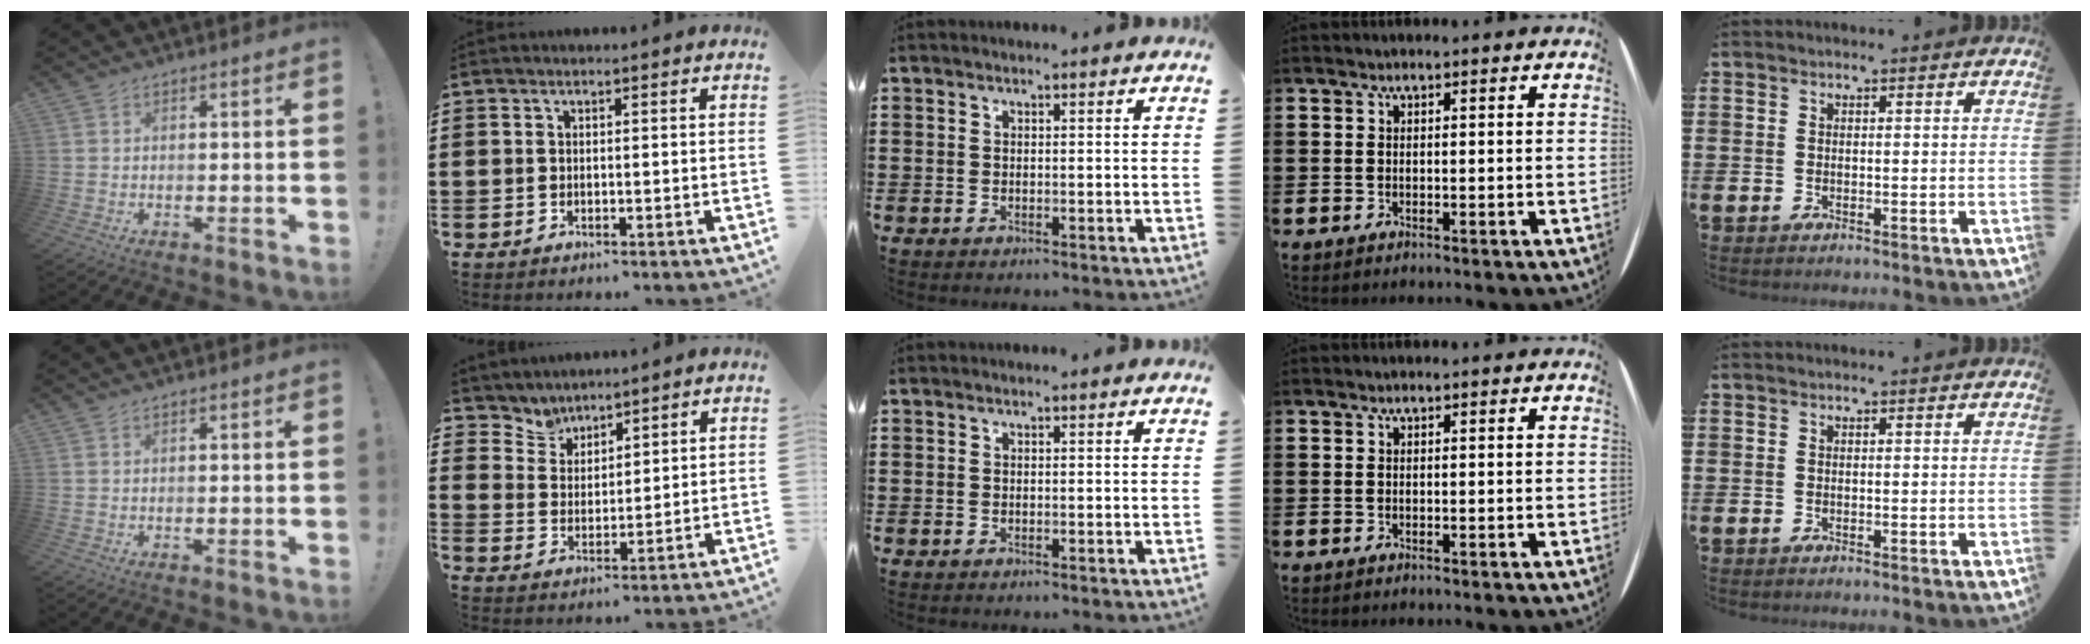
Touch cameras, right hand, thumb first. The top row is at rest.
{"index": {"total": 3.9, "force": [3.6, 1.4, -0.7], "torque": [-0.008, -0.011, 0.065]}}